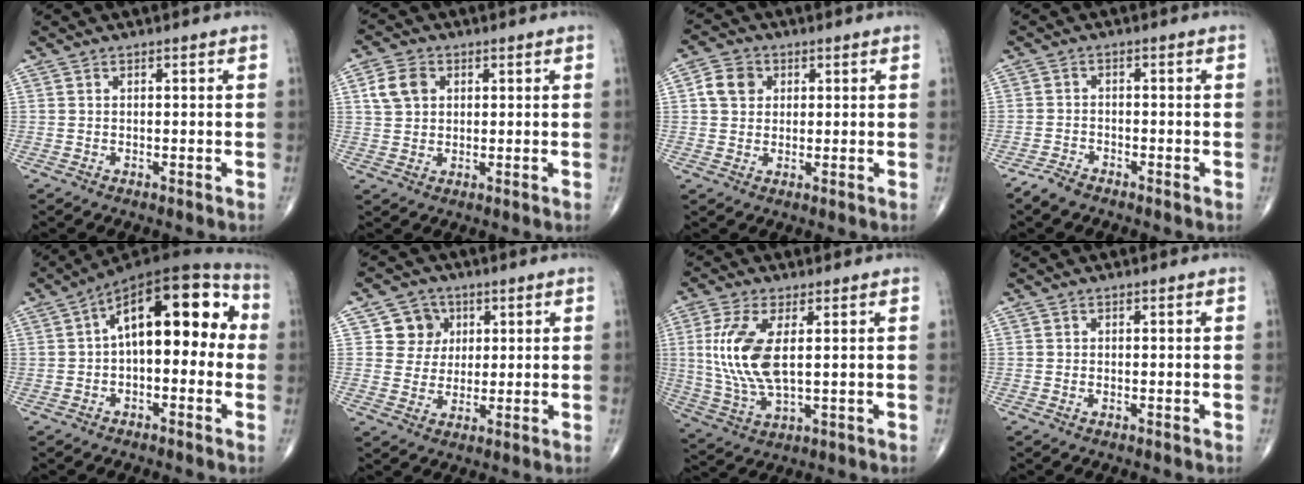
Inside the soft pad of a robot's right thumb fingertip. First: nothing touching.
{"total": 5.7, "force": [1.7, 4.4, 3.3], "torque": [-0.051, 0.003, 0.030]}
{"total": 5.4, "force": [1.3, 4.6, 2.6], "torque": [-0.033, 0.005, 0.017]}
{"total": 2.9, "force": [-2.5, 1.0, 1.1], "torque": [-0.026, 0.004, -0.050]}
{"total": 17.6, "force": [1.9, 8.6, 15.3], "torque": [-0.197, 0.045, 0.015]}
{"total": 6.4, "force": [2.1, 5.9, 1.3], "torque": [0.014, -0.002, 0.034]}
{"total": 12.0, "force": [2.0, 4.9, 10.8], "torque": [-0.245, -0.012, 0.048]}
{"total": 0.0}